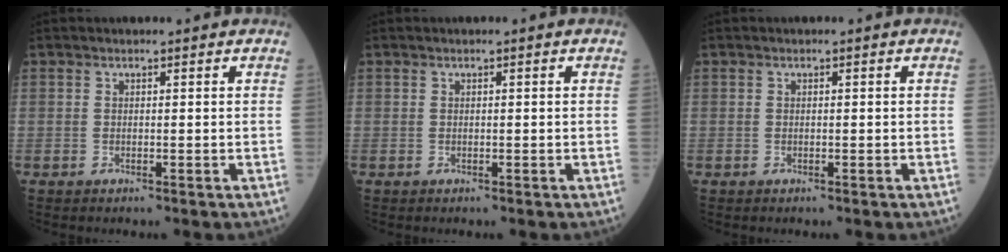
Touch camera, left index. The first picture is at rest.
{"total": 0.0}
{"total": 0.0}